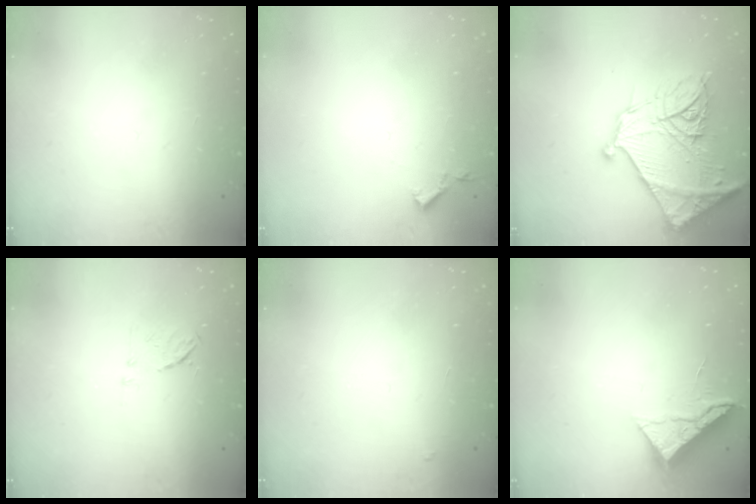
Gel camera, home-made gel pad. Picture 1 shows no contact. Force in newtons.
{"total": 2.9, "press": 2.9, "slide": 0.5}
{"total": 25.3, "press": 25.1, "slide": 2.8}
{"total": 5.8, "press": 5.7, "slide": 1.1}
{"total": 4.0, "press": 4.0, "slide": 0.2}
{"total": 6.9, "press": 6.9, "slide": 0.5}